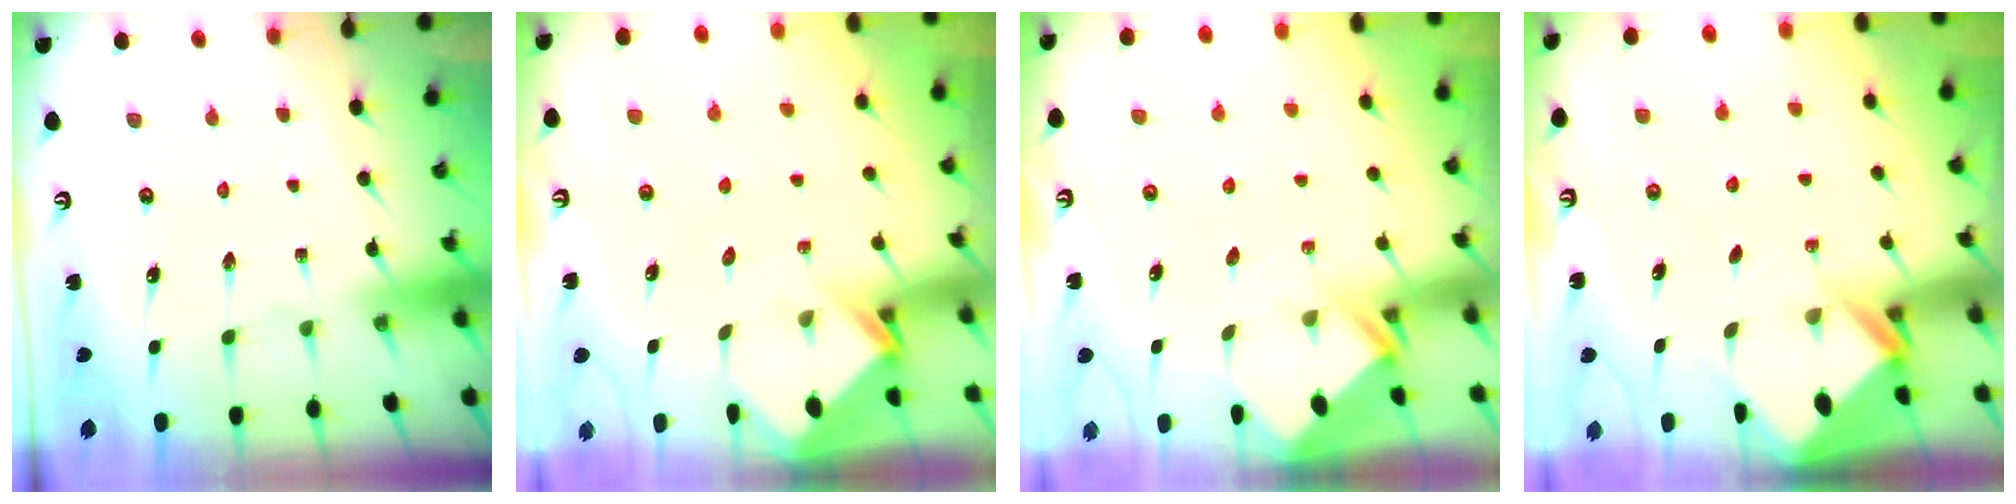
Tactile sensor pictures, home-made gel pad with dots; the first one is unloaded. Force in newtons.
{"total": 3.9, "press": 3.9, "slide": 0.3}
{"total": 2.7, "press": 2.7, "slide": 0.2}
{"total": 2.8, "press": 2.8, "slide": 0.1}